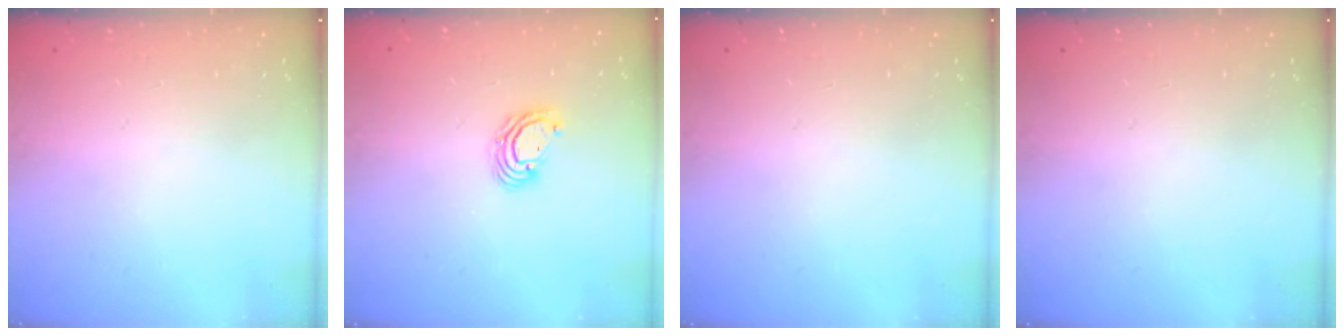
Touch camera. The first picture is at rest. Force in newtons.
{"total": 5.1, "press": 5.1, "slide": 0.2}
{"total": 0.0}
{"total": 0.0}